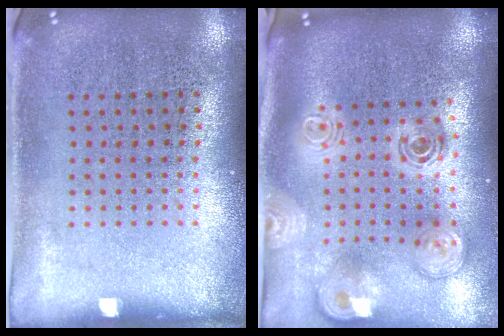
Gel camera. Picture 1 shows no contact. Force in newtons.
{"total": 3.0, "press": 2.0, "slide": 2.1}